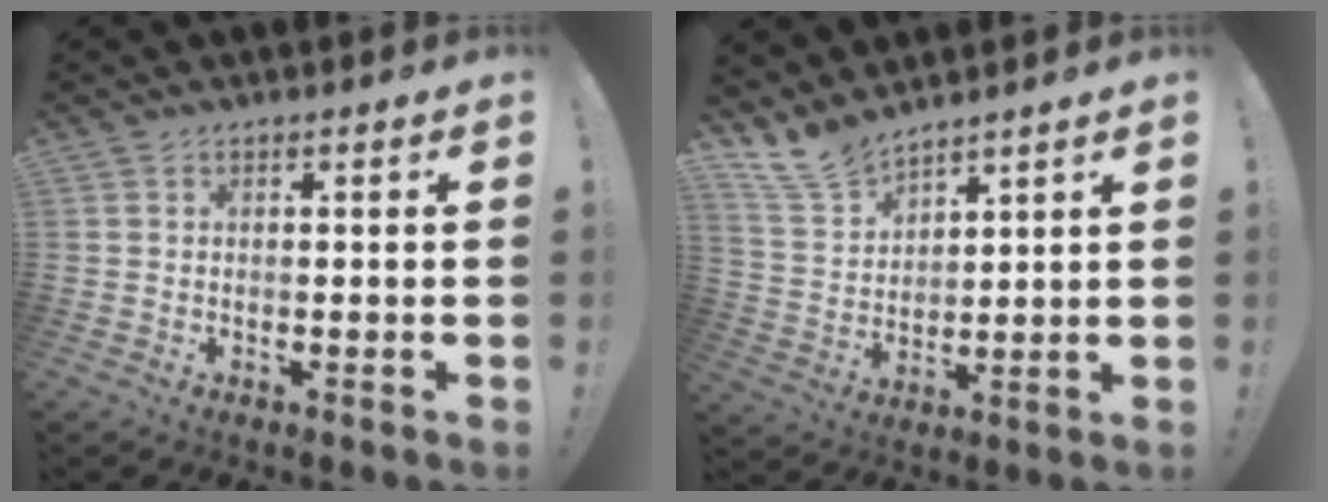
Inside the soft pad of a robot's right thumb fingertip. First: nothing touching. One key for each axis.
{"total": 9.9, "fx": 8.9, "fy": 3.6, "fz": 2.2, "tx": -0.059, "ty": -0.063, "tz": 0.176}